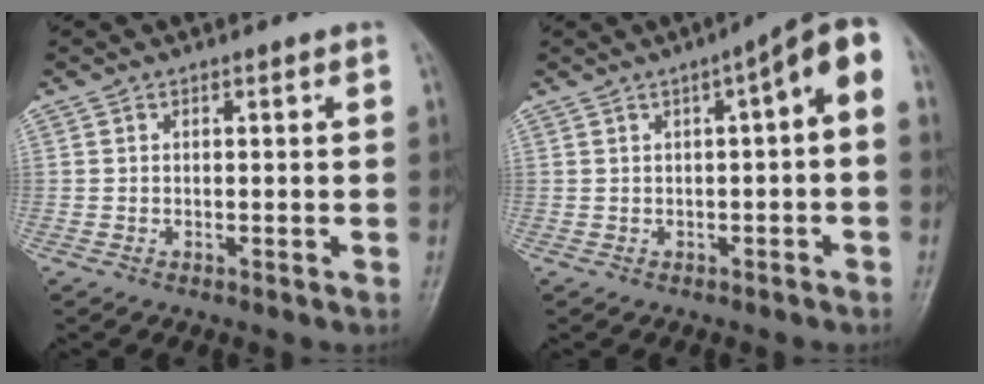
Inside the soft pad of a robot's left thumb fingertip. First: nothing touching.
{"total": 7.4, "force": [0.9, 2.1, 7.0], "torque": [-0.089, 0.034, 0.002]}